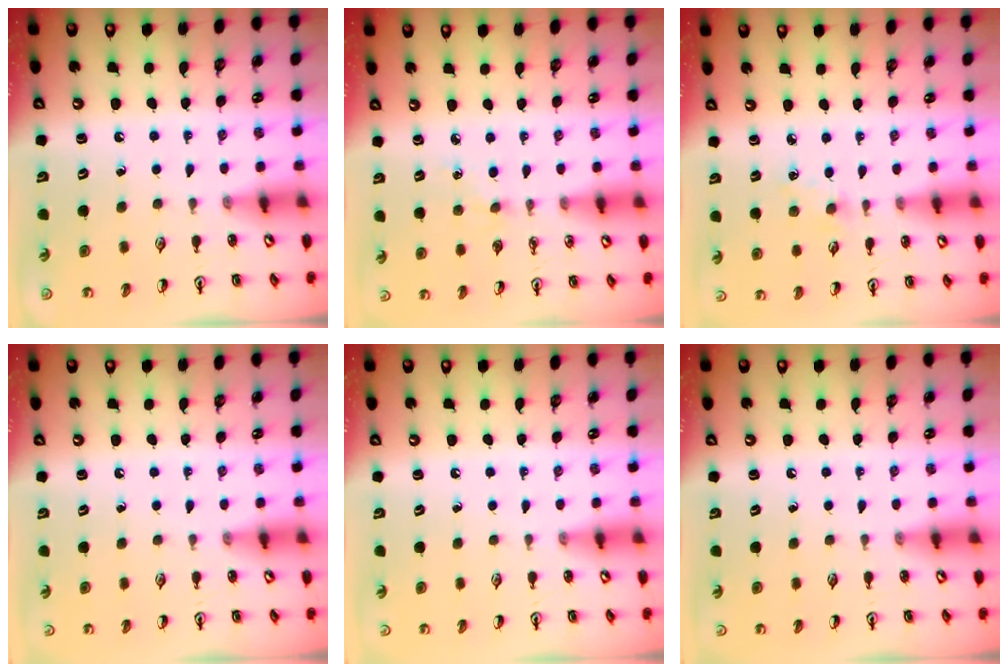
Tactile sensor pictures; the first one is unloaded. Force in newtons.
{"total": 3.4, "press": 3.4, "slide": 0.5}
{"total": 2.2, "press": 2.2, "slide": 0.4}
{"total": 0.0}
{"total": 0.0}
{"total": 0.0}